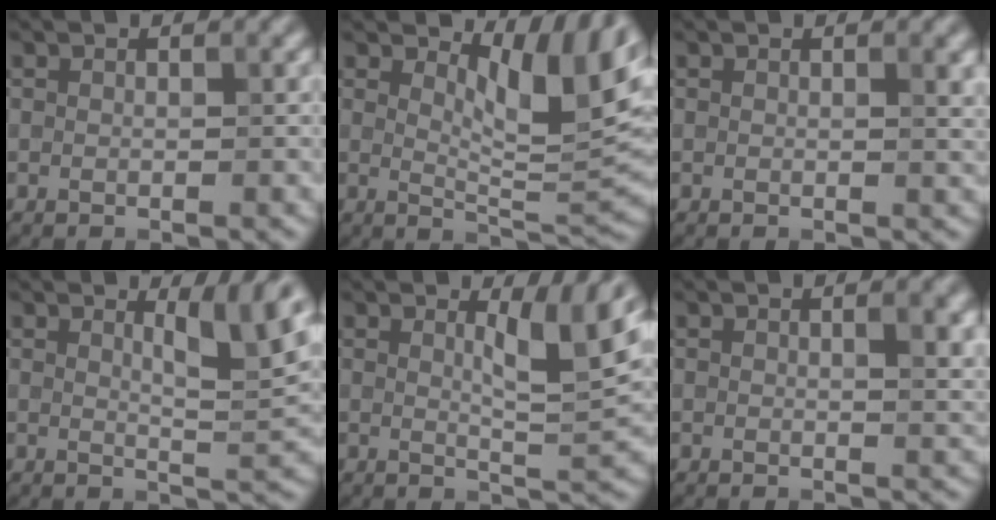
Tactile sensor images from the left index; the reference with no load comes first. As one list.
[{"total": 6.9, "force": [3.5, 2.4, 5.5], "torque": [-0.078, -0.009, 0.054]}, {"total": 1.4, "force": [0.5, 0.4, 1.3], "torque": [-0.014, -0.001, 0.004]}, {"total": 4.6, "force": [2.1, 0.9, 4.0], "torque": [-0.059, -0.007, 0.033]}, {"total": 4.7, "force": [1.8, 0.8, 4.3], "torque": [-0.069, -0.007, 0.029]}, {"total": 2.4, "force": [0.7, 0.7, 2.2], "torque": [-0.022, 0.001, 0.009]}]